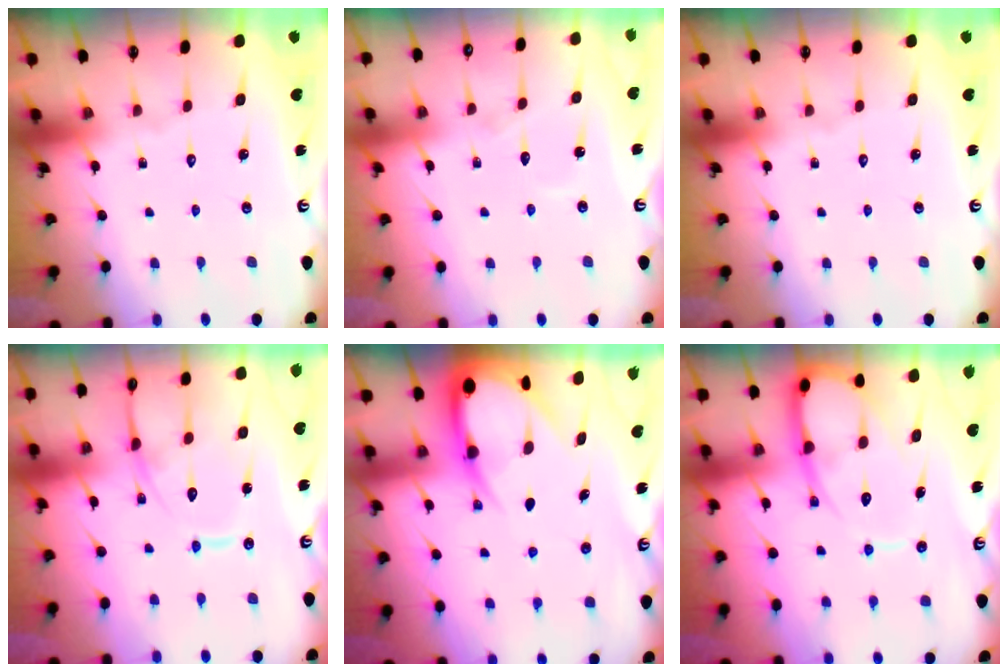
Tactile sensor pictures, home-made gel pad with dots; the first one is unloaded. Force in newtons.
{"total": 4.5, "press": 4.5, "slide": 0.4}
{"total": 0.0}
{"total": 14.0, "press": 13.9, "slide": 1.5}
{"total": 8.6, "press": 8.5, "slide": 0.9}
{"total": 11.2, "press": 11.1, "slide": 1.2}